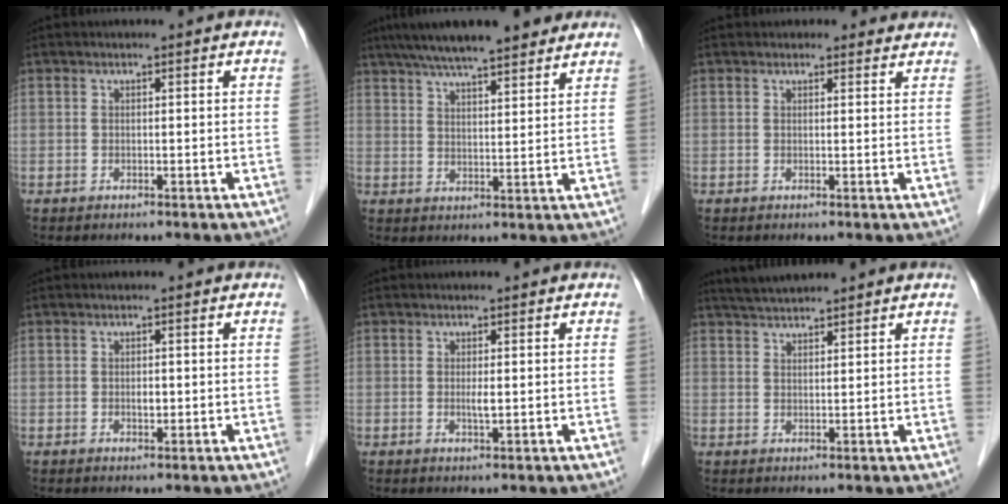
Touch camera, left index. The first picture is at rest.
{"total": 14.8, "force": [12.0, 2.4, 8.3], "torque": [-0.140, 0.035, 0.180]}
{"total": 2.7, "force": [2.4, 1.1, 0.0], "torque": [0.004, 0.002, 0.019]}
{"total": 1.1, "force": [-0.1, 0.6, 0.9], "torque": [-0.016, 0.000, 0.000]}
{"total": 1.3, "force": [0.1, 0.2, 1.3], "torque": [-0.028, -0.002, 0.001]}
{"total": 4.1, "force": [3.9, 0.3, 1.3], "torque": [-0.027, 0.022, 0.073]}